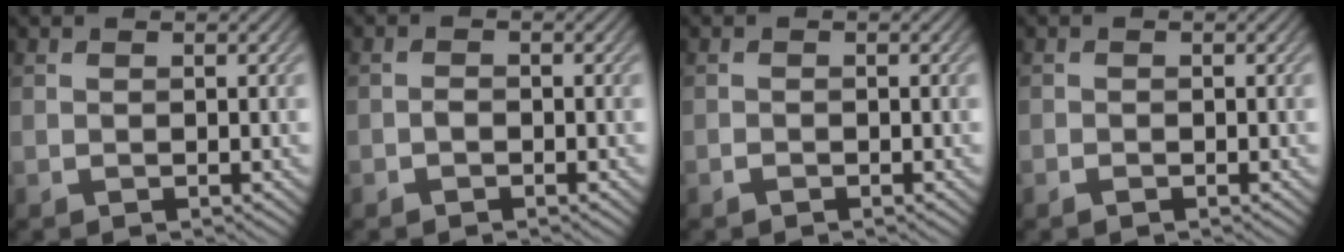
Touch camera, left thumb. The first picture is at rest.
{"total": 1.0, "force": [-0.6, 0.6, 0.5], "torque": [-0.010, 0.002, -0.013]}
{"total": 0.6, "force": [-0.5, 0.2, 0.3], "torque": [-0.004, 0.000, -0.010]}
{"total": 0.8, "force": [-0.6, 0.4, 0.4], "torque": [-0.007, -0.002, -0.010]}